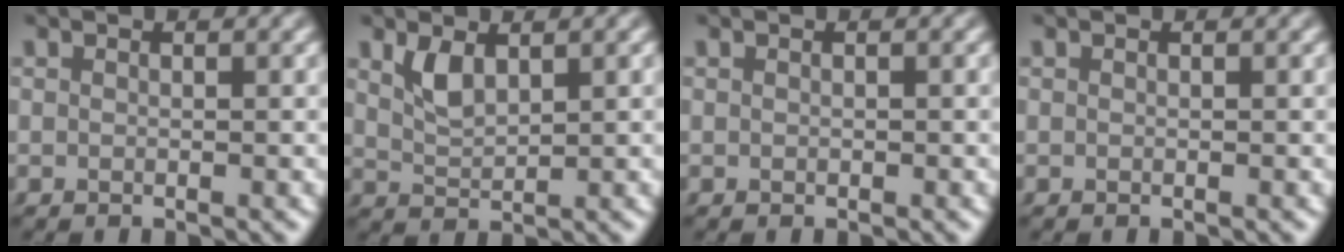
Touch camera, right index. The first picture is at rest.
{"total": 2.2, "force": [1.1, 1.0, 1.6], "torque": [-0.037, -0.007, 0.026]}
{"total": 0.0}
{"total": 0.0}